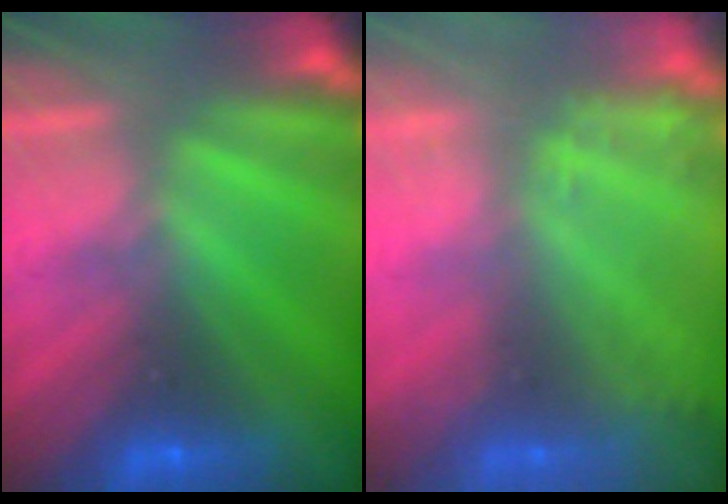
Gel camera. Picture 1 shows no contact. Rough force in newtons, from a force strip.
{"total": 1.8}